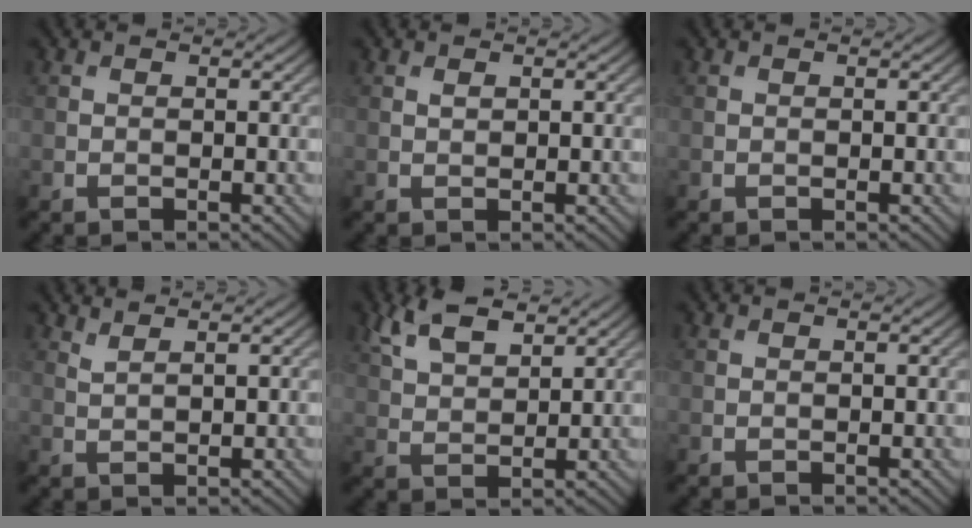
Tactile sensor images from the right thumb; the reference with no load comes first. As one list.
[{"total": 0.6, "force": [0.4, 0.3, 0.4], "torque": [-0.010, -0.002, 0.008]}, {"total": 0.0}, {"total": 1.8, "force": [1.5, 0.3, 1.0], "torque": [-0.019, -0.002, 0.027]}, {"total": 6.4, "force": [4.1, 2.6, 4.1], "torque": [-0.100, 0.008, 0.087]}, {"total": 0.0}]